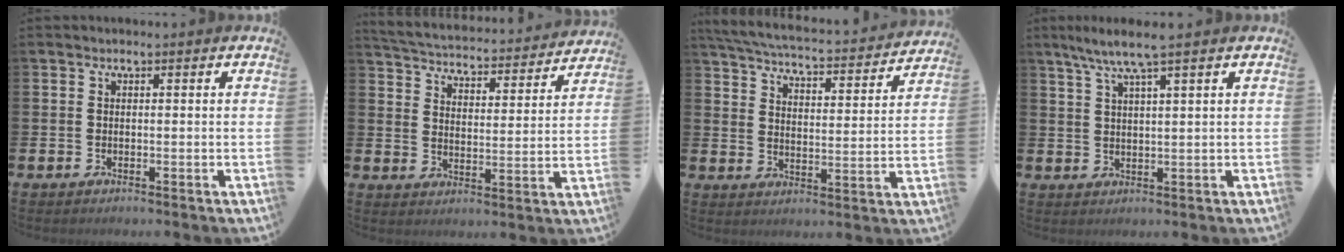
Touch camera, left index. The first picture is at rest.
{"total": 4.4, "force": [4.3, 0.7, 0.6], "torque": [-0.038, -0.041, 0.068]}
{"total": 5.0, "force": [4.8, 0.5, 1.5], "torque": [-0.054, -0.040, 0.076]}
{"total": 5.1, "force": [3.8, -0.3, 3.3], "torque": [-0.079, -0.005, 0.066]}